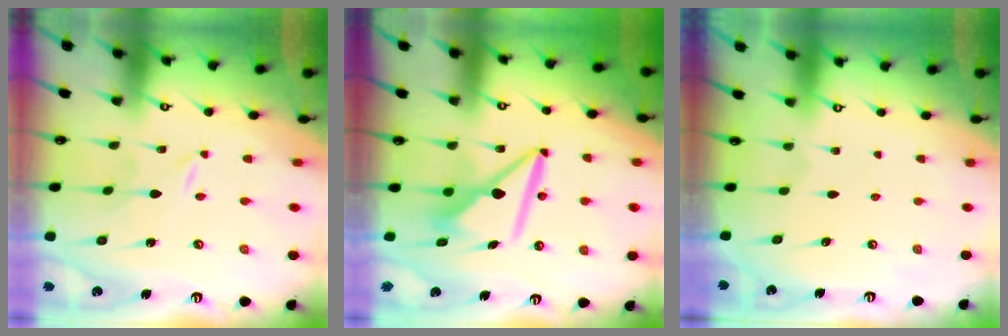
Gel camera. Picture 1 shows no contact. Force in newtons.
{"total": 9.4, "press": 9.3, "slide": 1.1}
{"total": 0.0}